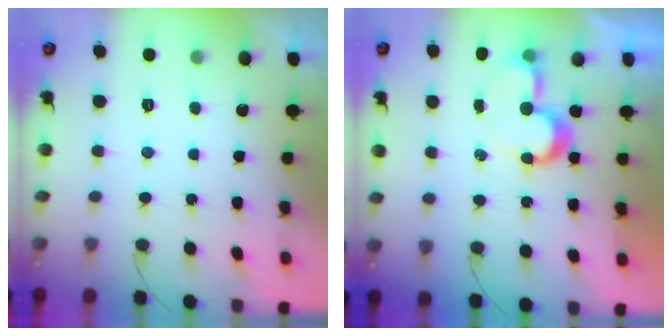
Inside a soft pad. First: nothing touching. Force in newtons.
{"total": 9.1, "press": 9.0, "slide": 0.6}